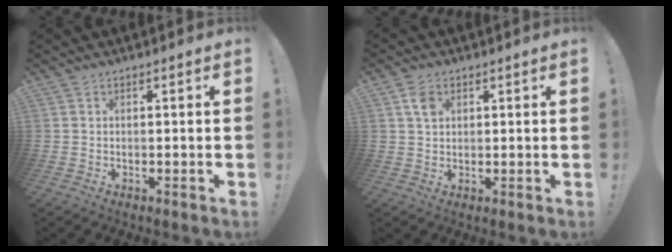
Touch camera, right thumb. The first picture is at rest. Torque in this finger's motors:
{"motor_torque": [0.11, 0.26, 0.08, 0.24, 0.00]}